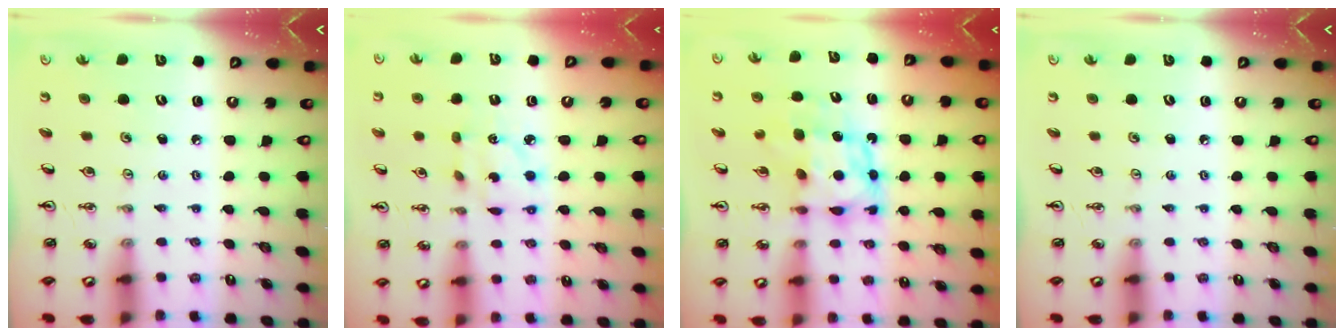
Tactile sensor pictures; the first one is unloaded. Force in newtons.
{"total": 4.9, "press": 4.9, "slide": 0.4}
{"total": 7.7, "press": 7.7, "slide": 0.7}
{"total": 0.0}